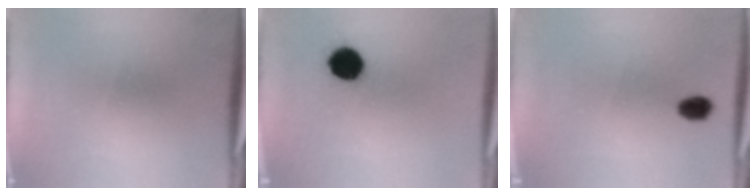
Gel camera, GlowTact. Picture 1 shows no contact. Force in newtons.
{"total": 8.5}
{"total": 3.2}